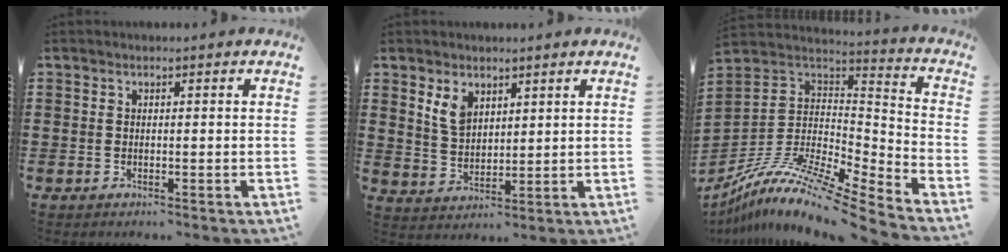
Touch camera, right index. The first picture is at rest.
{"total": 4.5, "force": [2.5, 2.8, 2.5], "torque": [-0.059, 0.009, 0.046]}
{"total": 11.6, "force": [-8.9, 1.3, 7.3], "torque": [-0.146, -0.002, -0.172]}